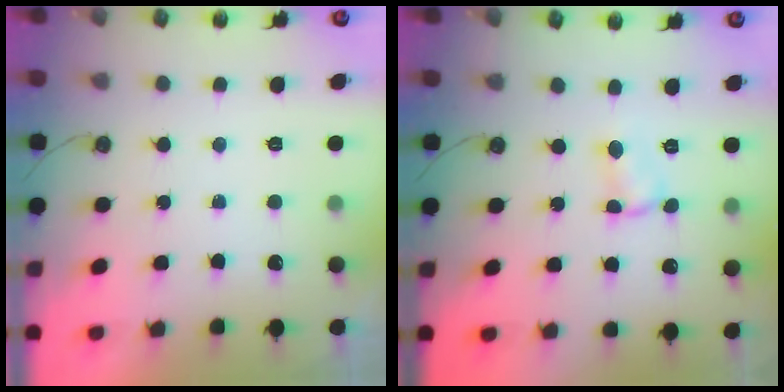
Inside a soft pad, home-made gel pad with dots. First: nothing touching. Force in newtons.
{"total": 1.8, "press": 1.8, "slide": 0.3}